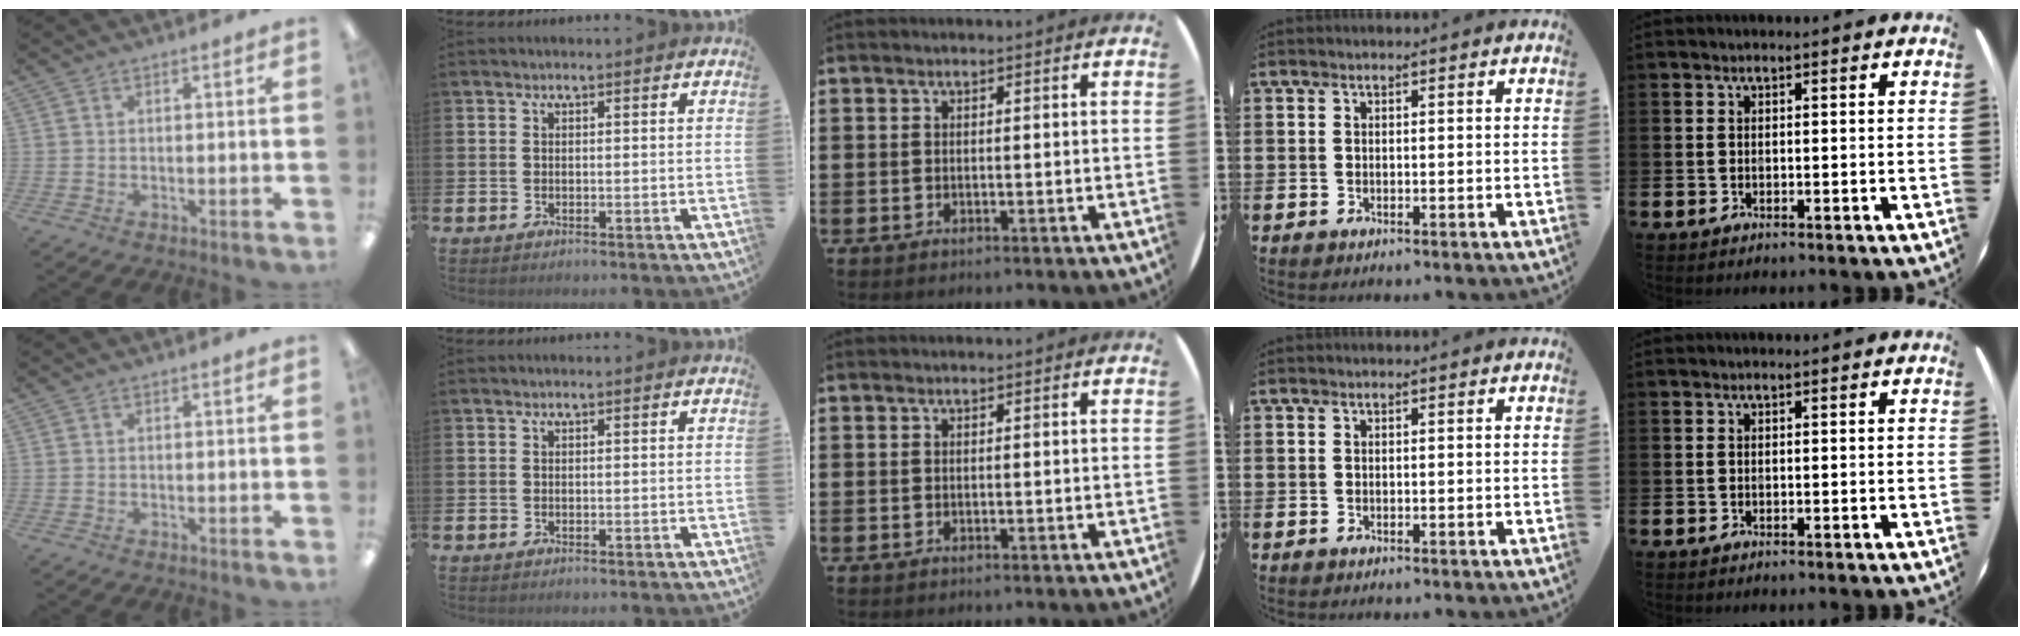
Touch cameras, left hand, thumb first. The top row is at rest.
{}